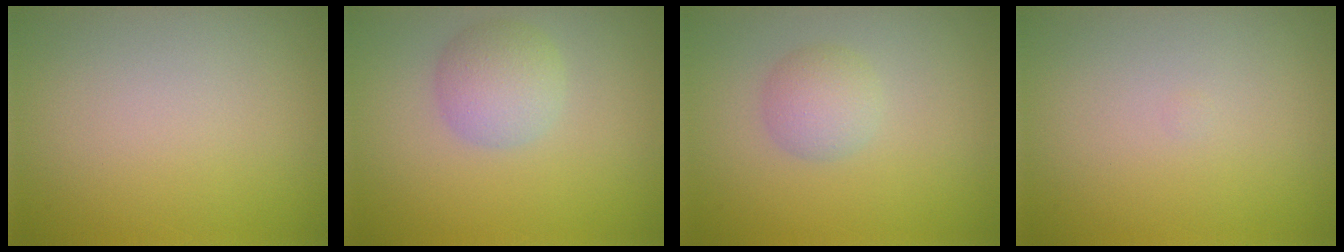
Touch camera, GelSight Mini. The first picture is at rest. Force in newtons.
{"total": 3.1, "press": 3.1, "slide": 0.1}
{"total": 2.2, "press": 2.2, "slide": 0.2}
{"total": 0.0}